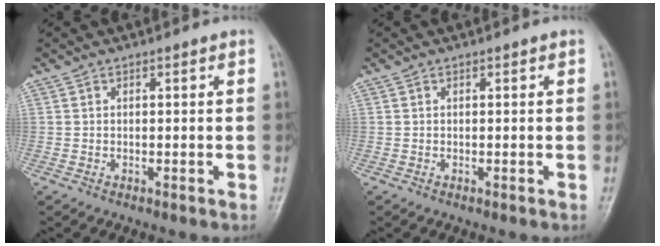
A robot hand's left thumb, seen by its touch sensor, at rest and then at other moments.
{"total": 0.0}